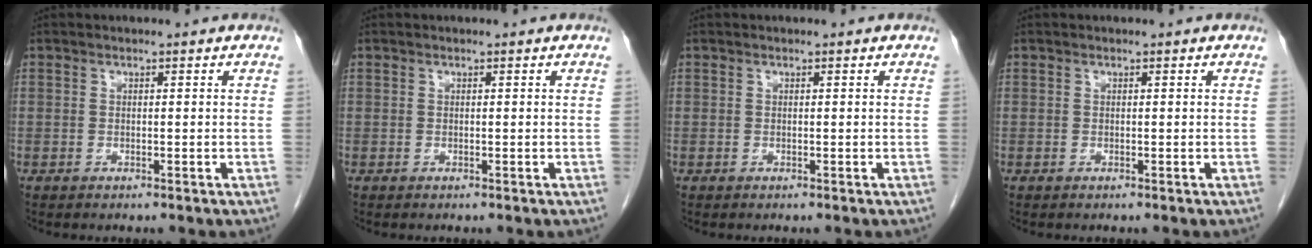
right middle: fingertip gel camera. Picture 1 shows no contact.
{"total": 0.0}
{"total": 0.0}
{"total": 0.0}